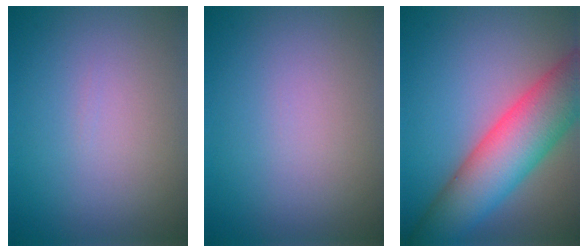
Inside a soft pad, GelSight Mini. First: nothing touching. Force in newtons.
{"total": 0.0}
{"total": 10.3, "press": 10.3, "slide": 0.7}